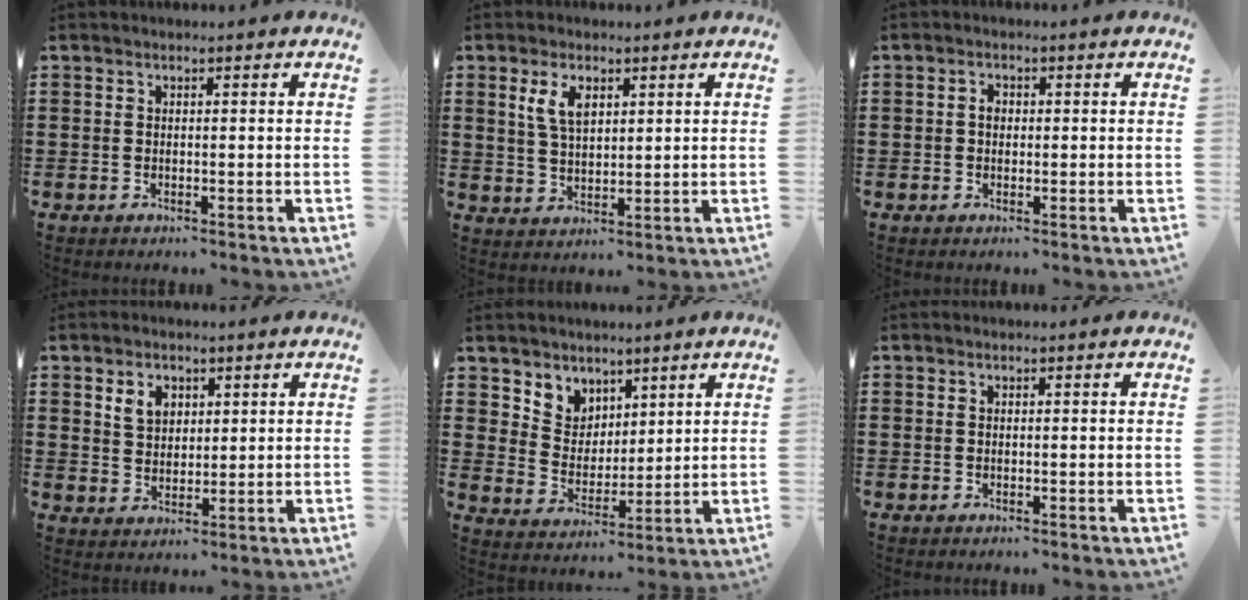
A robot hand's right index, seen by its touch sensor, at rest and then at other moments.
{"total": 4.7, "force": [2.0, 2.3, 3.5], "torque": [-0.077, 0.009, 0.035]}
{"total": 1.5, "force": [0.0, 1.1, 1.1], "torque": [-0.022, 0.006, -0.002]}
{"total": 4.0, "force": [1.9, 2.9, 1.9], "torque": [-0.048, 0.012, 0.034]}
{"total": 5.5, "force": [3.9, 3.9, -0.8], "torque": [-0.020, -0.012, 0.073]}
{"total": 0.0}